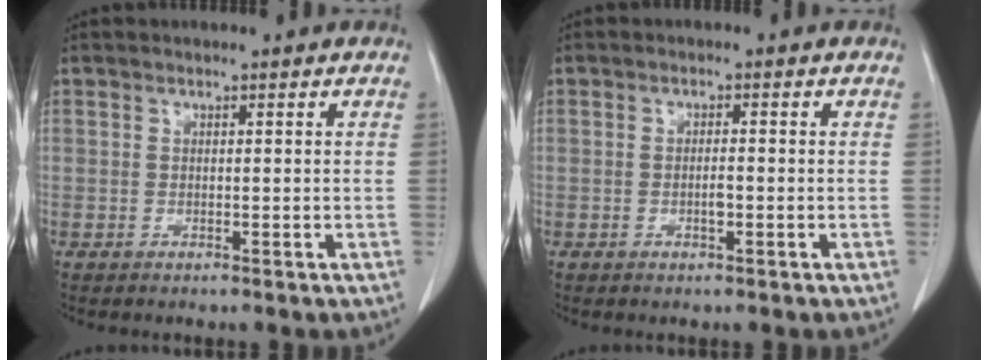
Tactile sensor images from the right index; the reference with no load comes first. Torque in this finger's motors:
{"motor_torque": [-0.01, 0.07, 0.00, 0.00]}